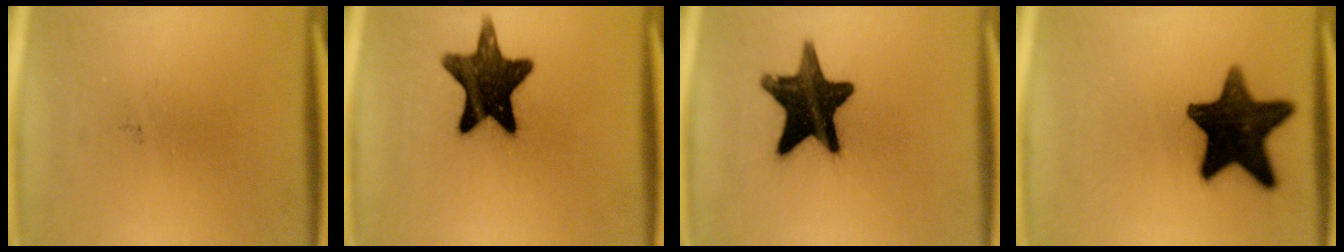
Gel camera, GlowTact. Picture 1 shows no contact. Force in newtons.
{"total": 15.3}
{"total": 16.0}
{"total": 16.3}